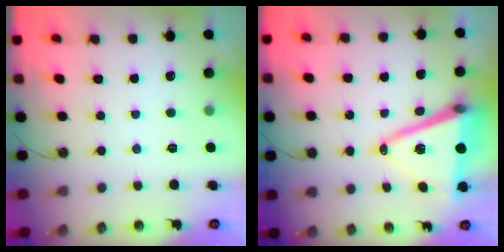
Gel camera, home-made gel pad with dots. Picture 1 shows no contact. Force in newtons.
{"total": 15.2, "press": 14.7, "slide": 3.9}